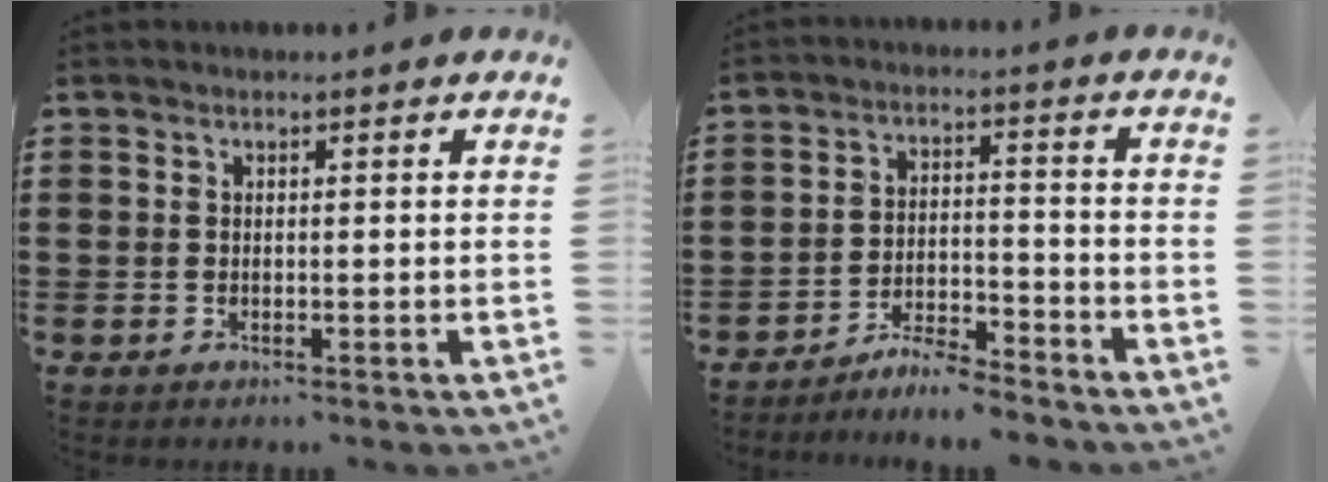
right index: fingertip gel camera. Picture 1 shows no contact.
{"total": 5.1, "force": [-5.0, 0.1, 1.4], "torque": [-0.032, 0.000, -0.100]}